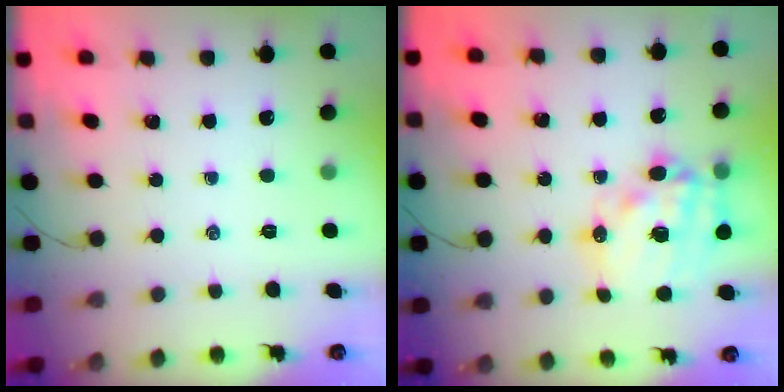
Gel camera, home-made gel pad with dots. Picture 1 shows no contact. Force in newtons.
{"total": 18.3, "press": 17.8, "slide": 4.1}